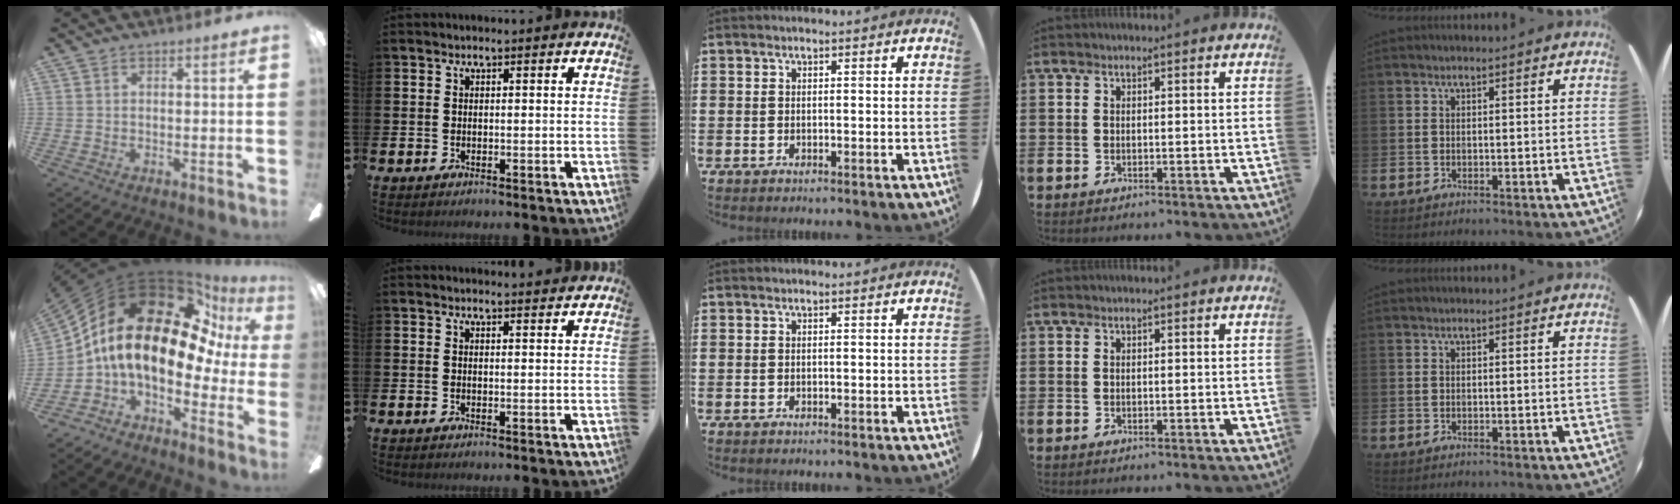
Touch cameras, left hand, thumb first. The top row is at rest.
{"thumb": {"total": 21.9, "force": [6.8, 10.8, 17.8], "torque": [-0.358, -0.054, 0.108]}, "index": {"total": 1.5, "force": [1.5, 0.1, -0.1], "torque": [0.013, -0.010, 0.025]}}